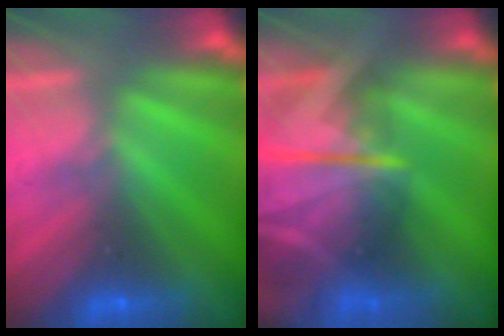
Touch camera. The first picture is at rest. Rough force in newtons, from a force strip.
{"total": 7.1}